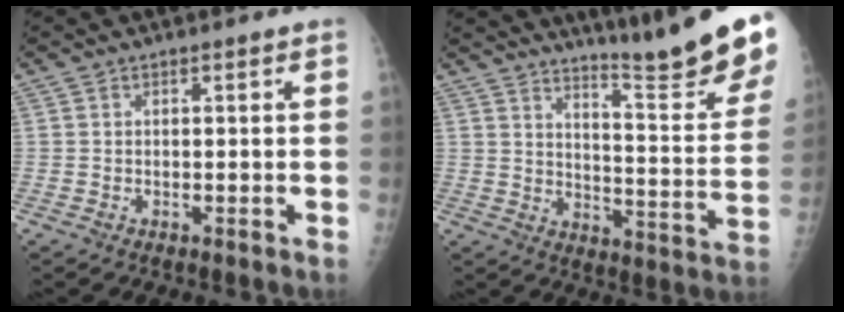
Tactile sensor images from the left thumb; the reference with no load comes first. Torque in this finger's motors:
{"motor_torque": [0.95, 0.94, 1.46, -1.31, 0.13]}